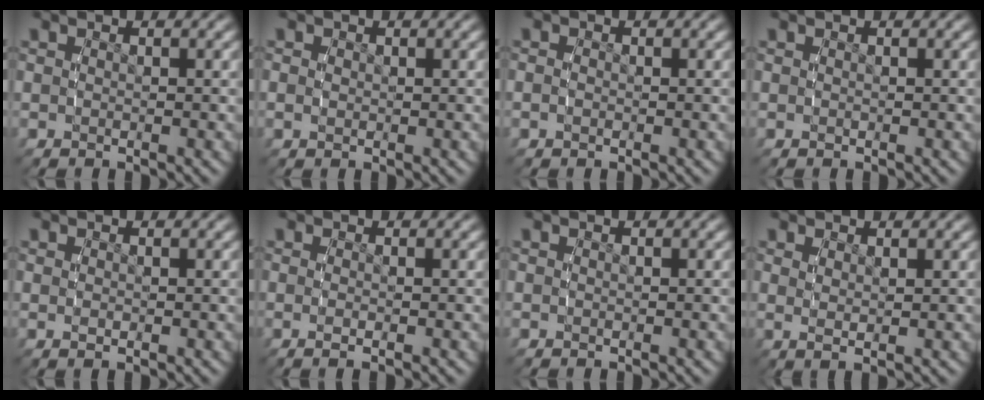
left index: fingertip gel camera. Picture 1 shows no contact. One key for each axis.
{"total": 0.7, "fx": 0.1, "fy": 0.5, "fz": 0.4, "tx": -0.012, "ty": -0.005, "tz": 0.006}
{"total": 0.6, "fx": -0.4, "fy": 0.2, "fz": 0.4, "tx": -0.013, "ty": -0.003, "tz": -0.007}
{"total": 0.0}
{"total": 0.6, "fx": 0.0, "fy": 0.1, "fz": 0.6, "tx": -0.017, "ty": -0.009, "tz": 0.010}
{"total": 1.1, "fx": -0.4, "fy": -0.5, "fz": 0.9, "tx": -0.022, "ty": -0.006, "tz": -0.002}
{"total": 0.0}
{"total": 1.3, "fx": 0.9, "fy": -0.3, "fz": 0.9, "tx": -0.016, "ty": -0.006, "tz": 0.024}